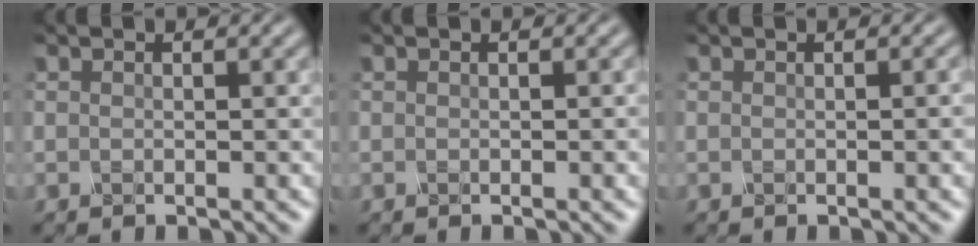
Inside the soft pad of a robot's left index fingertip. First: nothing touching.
{"total": 0.7, "force": [-0.1, 0.3, 0.6], "torque": [-0.003, 0.001, -0.004]}
{"total": 2.1, "force": [-0.1, 0.7, 2.0], "torque": [-0.016, 0.005, -0.006]}